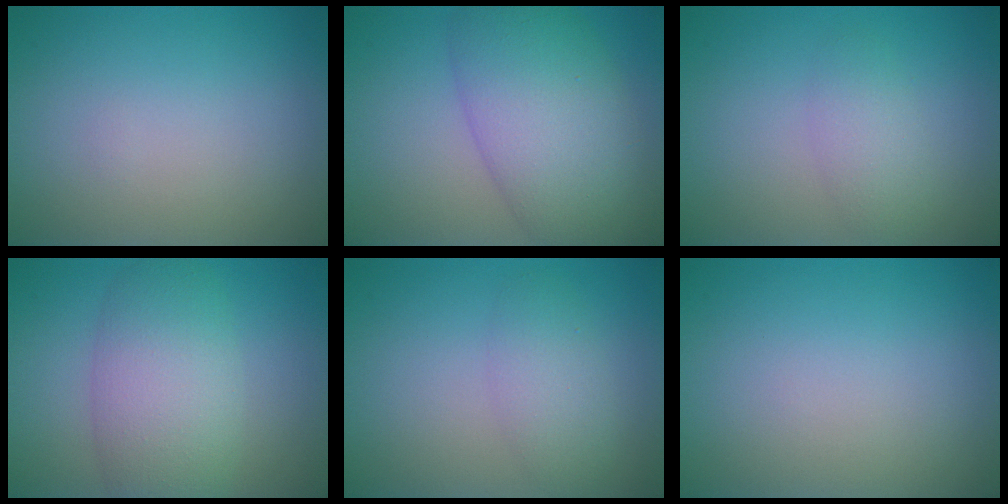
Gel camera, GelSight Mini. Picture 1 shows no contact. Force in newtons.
{"total": 8.9, "press": 8.9, "slide": 0.3}
{"total": 2.2, "press": 2.2, "slide": 0.1}
{"total": 6.5, "press": 6.5, "slide": 0.2}
{"total": 2.5, "press": 2.5, "slide": 0.1}
{"total": 0.0}